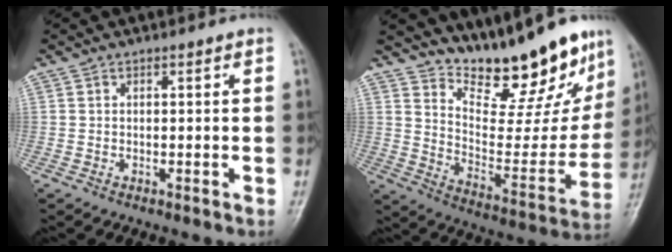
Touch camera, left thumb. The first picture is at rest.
{"total": 21.9, "force": [17.7, 7.3, 10.5], "torque": [-0.106, -0.116, 0.265]}